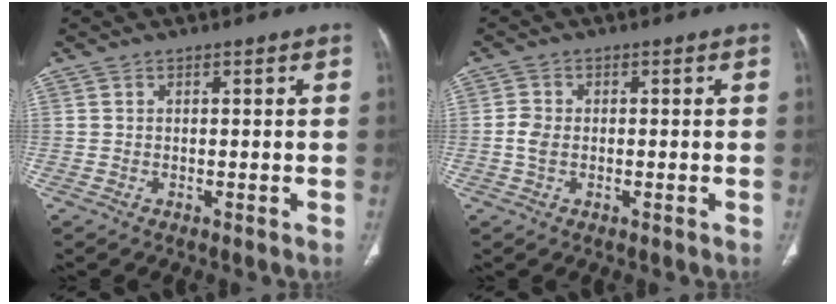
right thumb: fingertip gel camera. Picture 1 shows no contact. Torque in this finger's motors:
{"motor_torque": [0.64, 0.53, 0.52, -0.36, 0.02]}